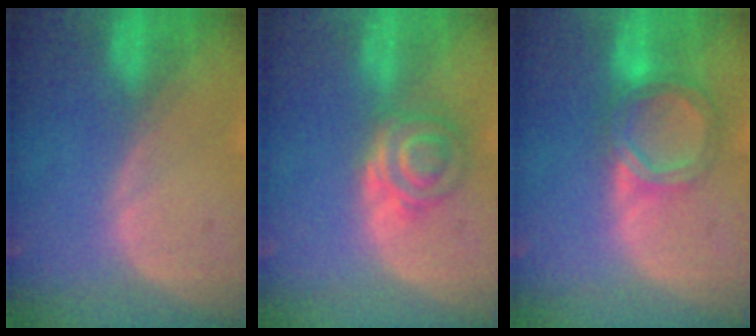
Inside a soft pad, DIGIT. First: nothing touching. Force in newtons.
{"total": 5.6, "press": 5.3, "slide": 1.9}
{"total": 6.5, "press": 5.8, "slide": 3.1}